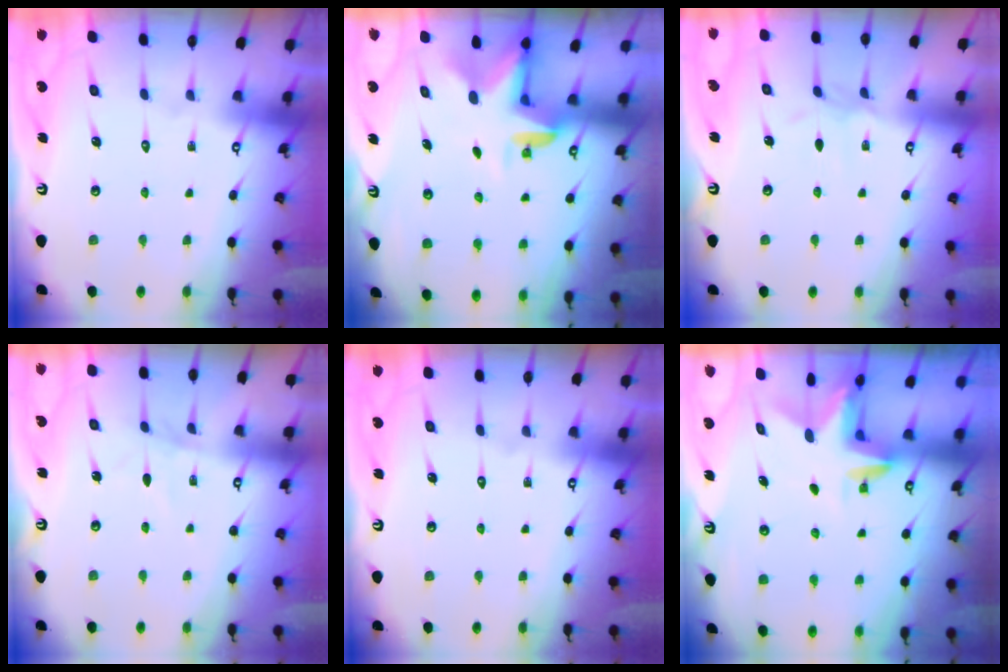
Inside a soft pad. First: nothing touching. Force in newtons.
{"total": 3.0, "press": 3.0, "slide": 0.4}
{"total": 2.0, "press": 2.0, "slide": 0.5}
{"total": 3.1, "press": 3.1, "slide": 0.4}
{"total": 0.0}
{"total": 3.1, "press": 3.1, "slide": 0.2}